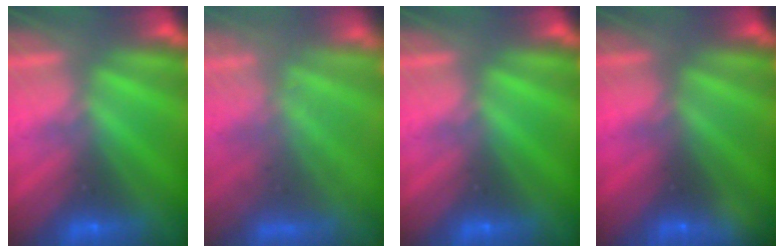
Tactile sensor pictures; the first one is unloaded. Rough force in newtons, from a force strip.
{"total": 7.5}
{"total": 0.0}
{"total": 2.3}